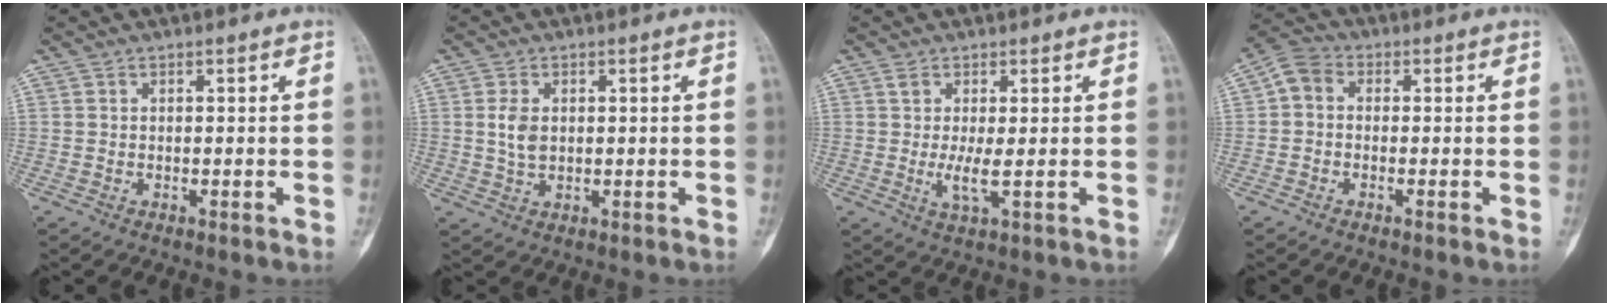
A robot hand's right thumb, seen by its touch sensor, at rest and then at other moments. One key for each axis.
{"total": 3.8, "fx": 0.5, "fy": 2.3, "fz": 2.9, "tx": -0.055, "ty": -0.003, "tz": 0.012}
{"total": 3.8, "fx": 0.0, "fy": 0.6, "fz": 3.7, "tx": -0.088, "ty": -0.012, "tz": -0.001}
{"total": 4.6, "fx": -0.3, "fy": 3.7, "fz": 2.6, "tx": -0.039, "ty": 0.014, "tz": -0.022}